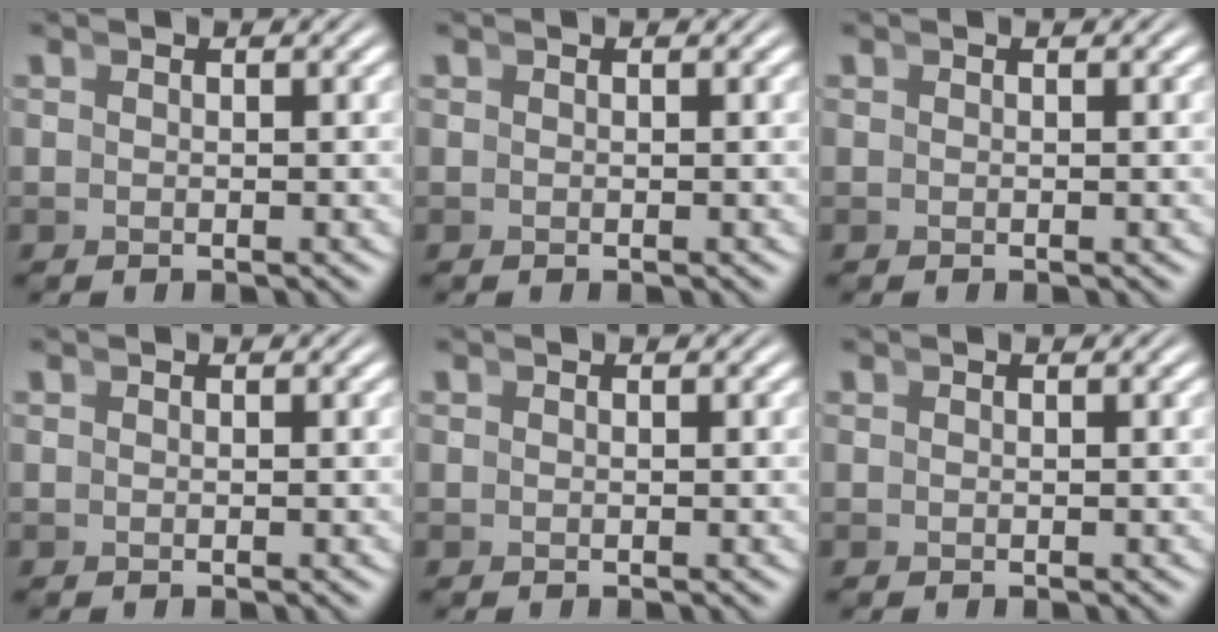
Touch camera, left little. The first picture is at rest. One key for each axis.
{"total": 0.0}
{"total": 0.0}
{"total": 0.0}
{"total": 0.0}
{"total": 0.0}